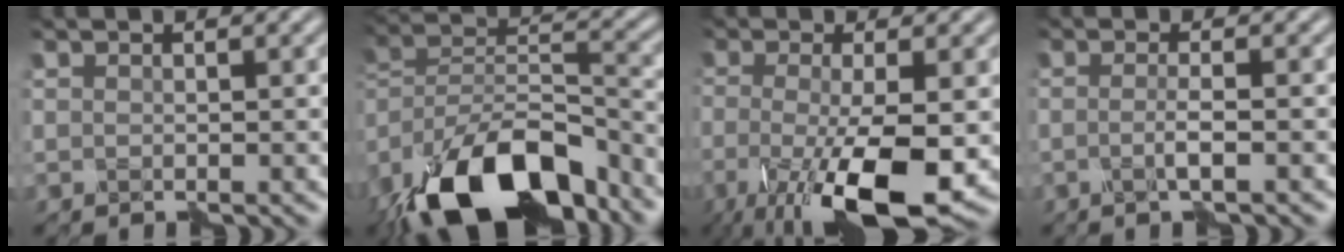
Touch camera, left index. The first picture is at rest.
{"total": 15.8, "force": [-11.7, 6.0, 8.7], "torque": [-0.169, 0.008, -0.208]}
{"total": 9.6, "force": [-3.1, 2.3, 8.8], "torque": [-0.138, -0.017, -0.051]}
{"total": 2.1, "force": [-1.0, 0.4, 1.8], "torque": [-0.029, -0.001, -0.024]}